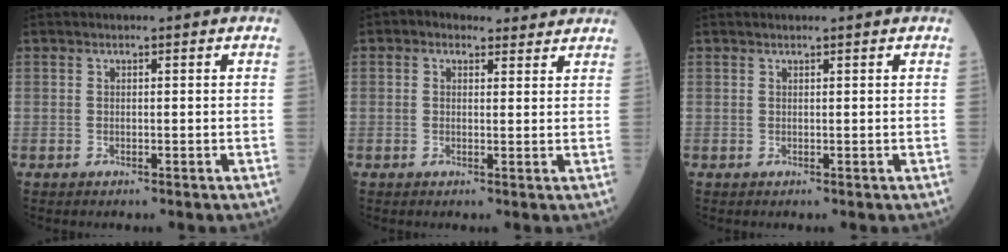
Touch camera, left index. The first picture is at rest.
{"total": 4.2, "force": [3.2, 2.4, 1.4], "torque": [-0.020, 0.022, 0.043]}
{"total": 0.9, "force": [0.8, -0.1, 0.4], "torque": [-0.005, 0.007, 0.015]}